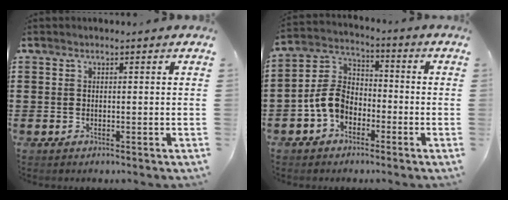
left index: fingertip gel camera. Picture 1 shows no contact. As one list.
[{"total": 6.9, "force": [-3.0, 4.8, 3.9], "torque": [-0.110, 0.007, -0.067]}]